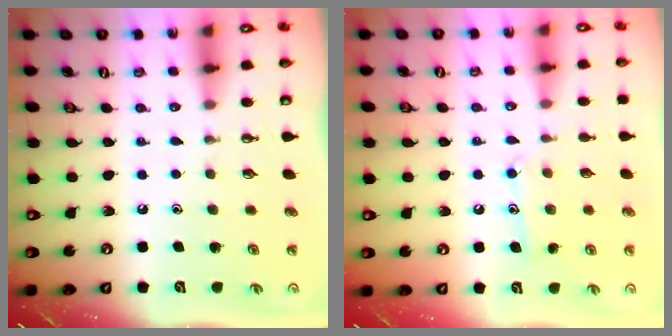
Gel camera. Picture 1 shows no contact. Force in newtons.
{"total": 9.3, "press": 9.2, "slide": 0.6}